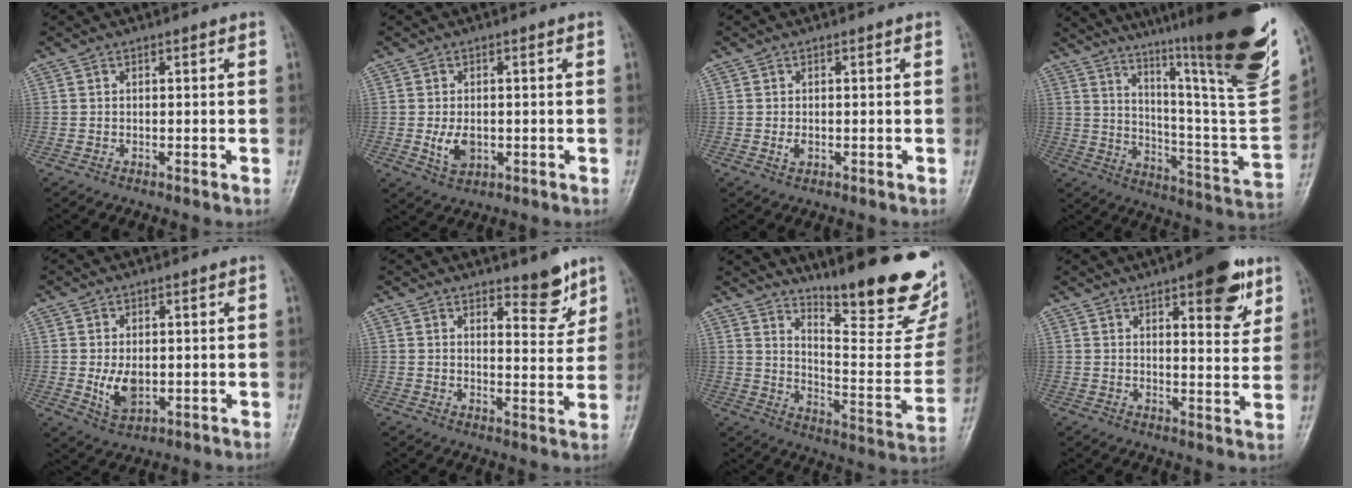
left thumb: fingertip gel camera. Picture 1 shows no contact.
{"total": 4.5, "force": [-0.5, 2.9, 3.3], "torque": [-0.055, -0.006, -0.002]}
{"total": 1.4, "force": [-0.1, 0.9, 1.1], "torque": [-0.017, -0.002, 0.001]}
{"total": 34.0, "force": [21.3, 4.3, 26.1], "torque": [-0.316, -0.100, 0.312]}
{"total": 5.5, "force": [-0.1, 3.5, 4.2], "torque": [-0.067, -0.012, 0.008]}
{"total": 6.2, "force": [4.6, 2.1, 3.6], "torque": [-0.028, -0.039, 0.064]}
{"total": 26.6, "force": [19.7, 6.0, 16.8], "torque": [-0.205, -0.132, 0.274]}
{"total": 11.7, "force": [6.5, 4.1, 8.8], "torque": [-0.087, -0.029, 0.083]}